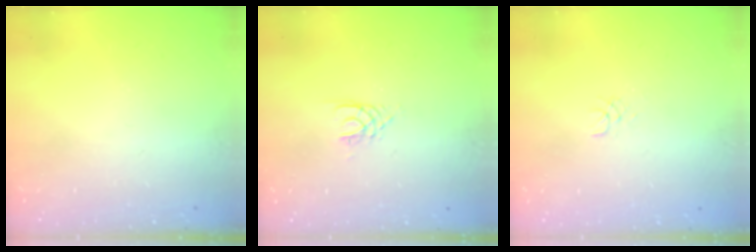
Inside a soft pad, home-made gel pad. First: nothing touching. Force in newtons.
{"total": 3.2, "press": 3.2, "slide": 0.4}
{"total": 1.1, "press": 1.1, "slide": 0.1}